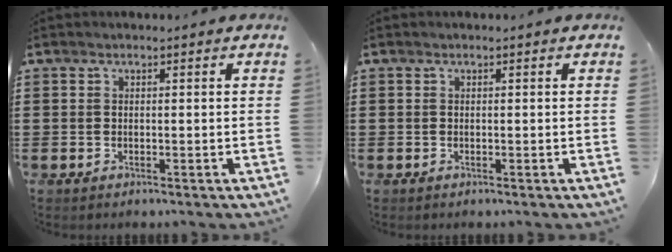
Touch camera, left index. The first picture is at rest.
{"total": 0.0}